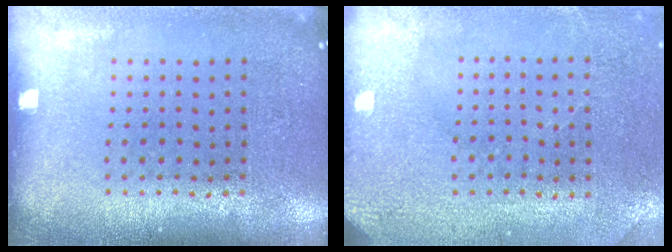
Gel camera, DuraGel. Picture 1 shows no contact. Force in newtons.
{"total": 2.9, "press": 2.7, "slide": 1.1}